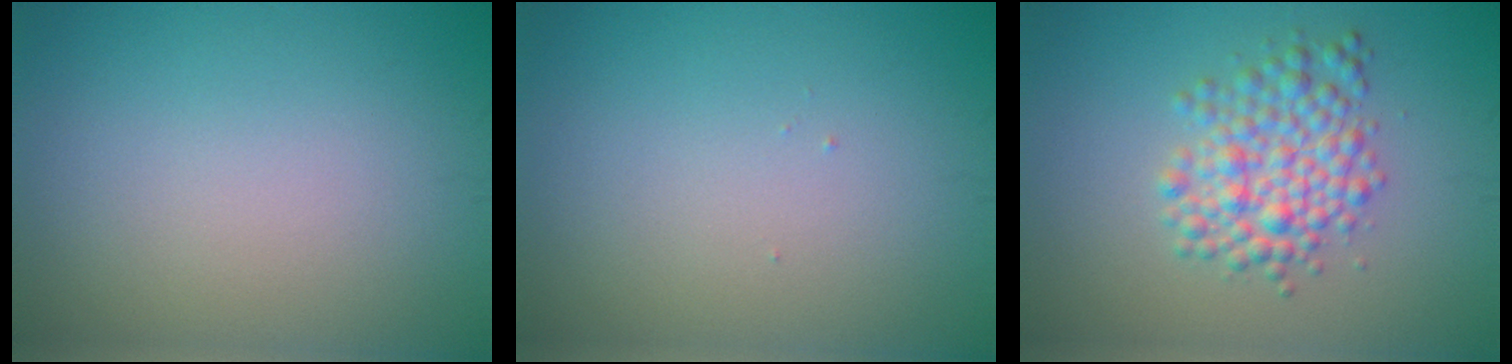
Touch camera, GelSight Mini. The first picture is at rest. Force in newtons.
{"total": 0.0}
{"total": 4.5, "press": 4.5, "slide": 0.1}